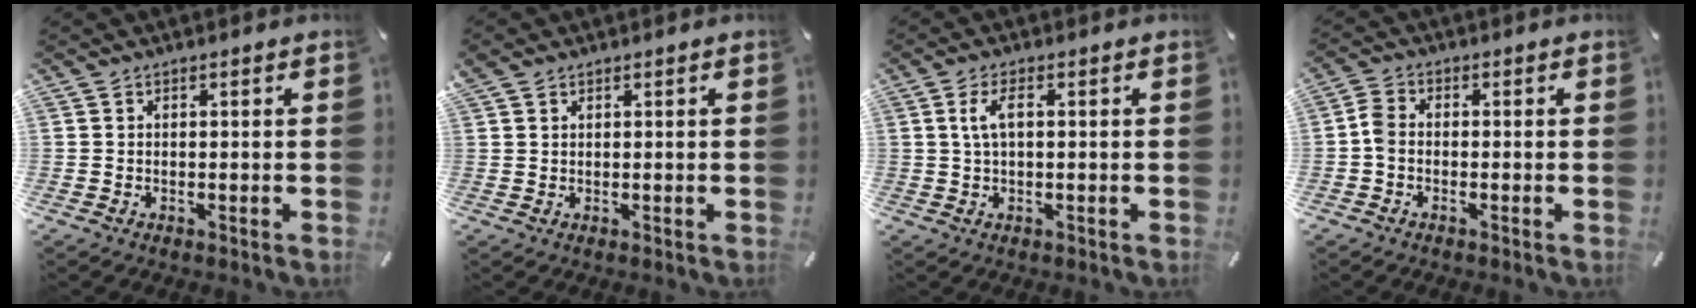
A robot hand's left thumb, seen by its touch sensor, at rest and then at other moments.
{"total": 1.0, "force": [0.8, 0.5, 0.4], "torque": [-0.009, -0.001, 0.015]}
{"total": 4.2, "force": [0.8, 1.8, 3.8], "torque": [-0.083, 0.005, 0.008]}
{"total": 3.6, "force": [-0.9, 2.6, 2.4], "torque": [-0.056, 0.005, -0.020]}